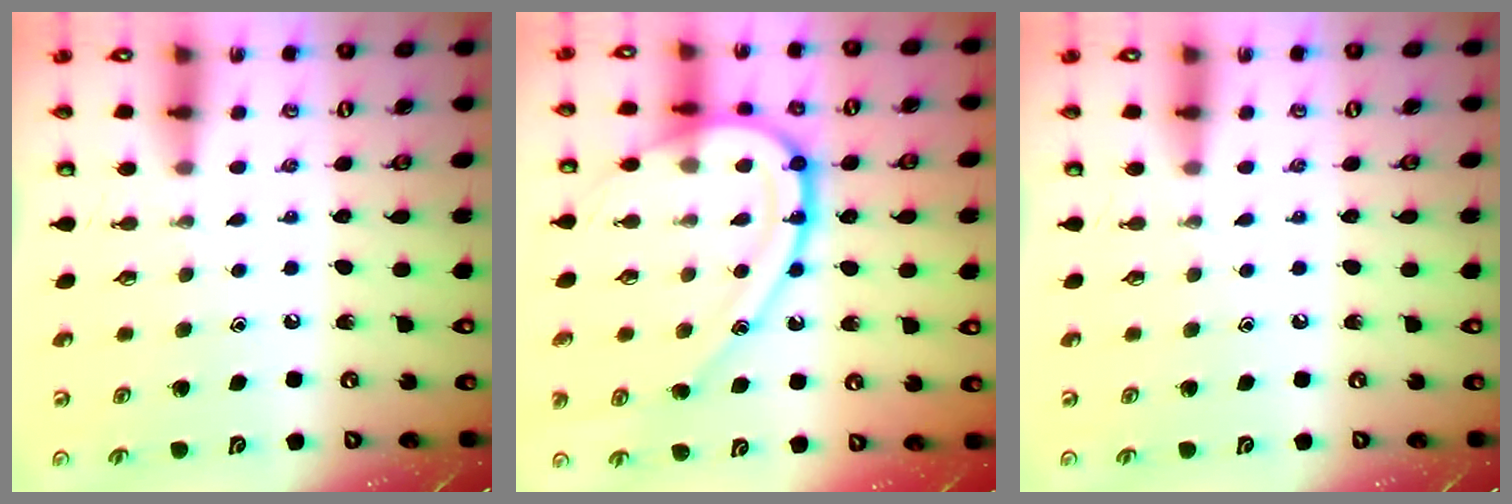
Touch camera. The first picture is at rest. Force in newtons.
{"total": 18.7, "press": 18.7, "slide": 1.2}
{"total": 0.0}